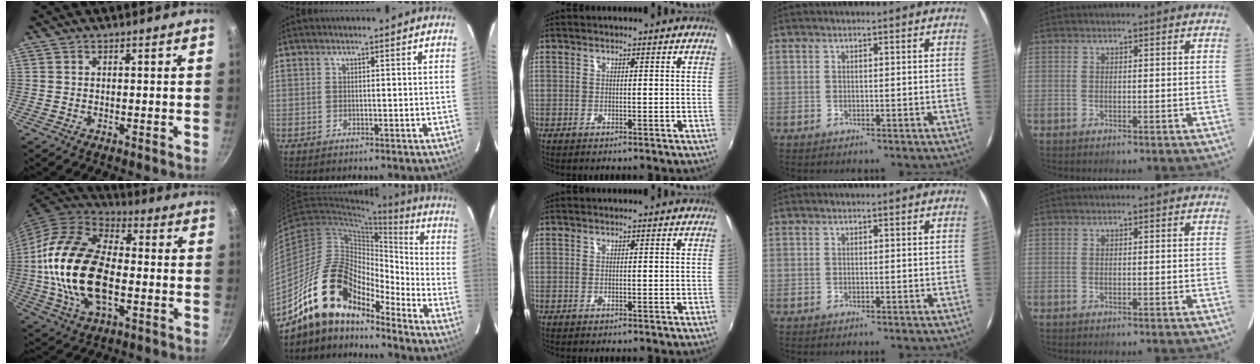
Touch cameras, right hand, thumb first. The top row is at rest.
{"thumb": {"total": 23.1, "force": [-2.1, 13.3, 18.7], "torque": [-0.356, 0.026, -0.043]}, "index": {"total": 17.9, "force": [-13.8, 7.2, 8.8], "torque": [-0.156, 0.009, -0.260]}}